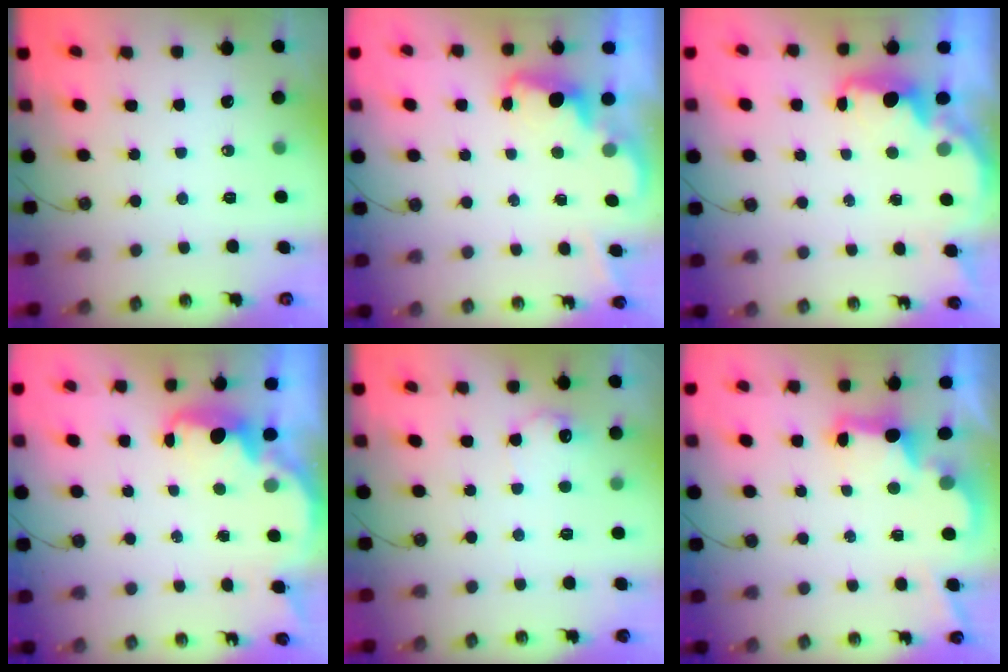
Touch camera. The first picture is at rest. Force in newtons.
{"total": 2.0, "press": 1.9, "slide": 0.5}
{"total": 2.5, "press": 2.4, "slide": 0.8}
{"total": 2.7, "press": 2.6, "slide": 0.7}
{"total": 8.5, "press": 8.4, "slide": 0.3}
{"total": 2.9, "press": 2.8, "slide": 0.9}